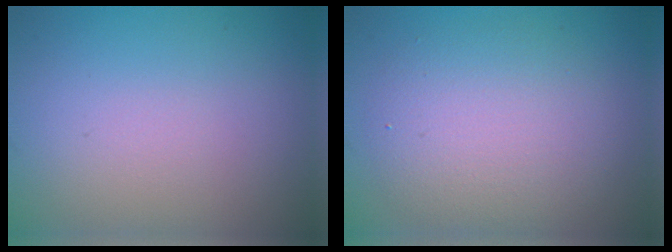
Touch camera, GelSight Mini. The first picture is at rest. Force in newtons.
{"total": 5.5, "press": 5.5, "slide": 0.4}